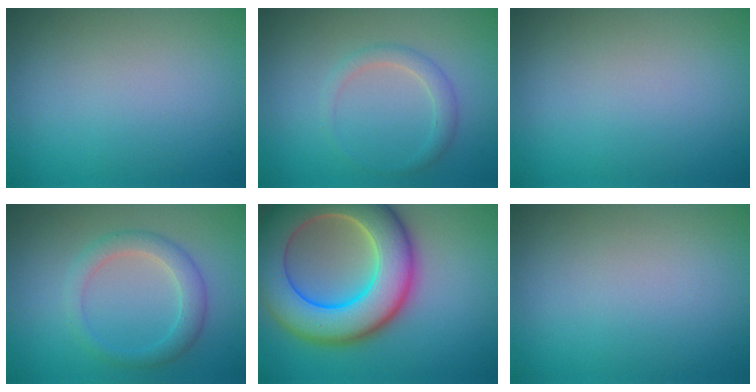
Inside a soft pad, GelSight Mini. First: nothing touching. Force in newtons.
{"total": 1.7, "press": 1.7, "slide": 0.1}
{"total": 0.0}
{"total": 2.7, "press": 2.7, "slide": 0.2}
{"total": 11.9, "press": 11.9, "slide": 0.9}
{"total": 0.0}